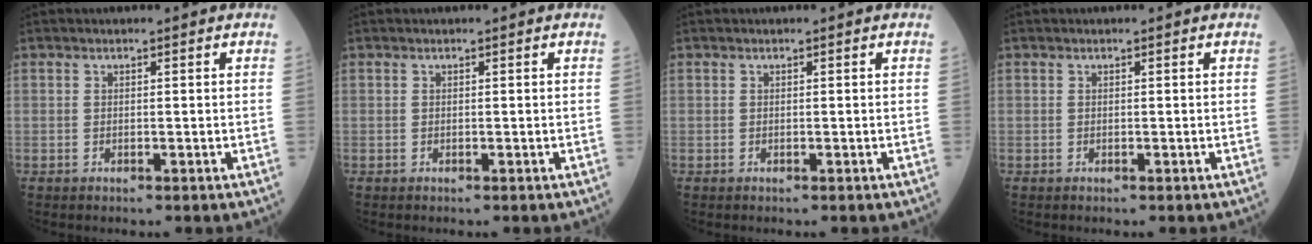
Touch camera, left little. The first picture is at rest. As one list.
[{"total": 0.0}, {"total": 0.0}, {"total": 0.0}]